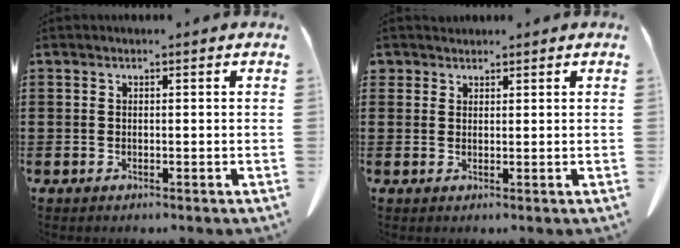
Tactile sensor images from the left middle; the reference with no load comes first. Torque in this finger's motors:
{"motor_torque": [0.36, -0.34, 0.02, 0.01]}